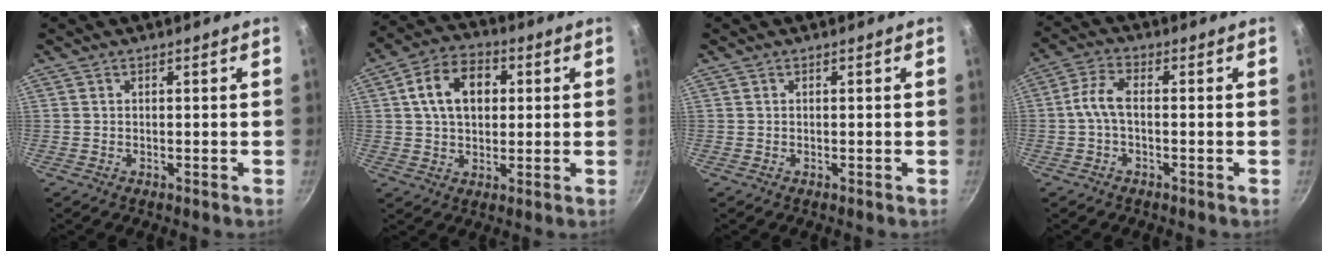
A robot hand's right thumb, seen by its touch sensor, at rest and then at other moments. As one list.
[{"total": 11.6, "force": [2.5, 8.0, 8.0], "torque": [-0.115, 0.014, 0.031]}, {"total": 0.0}, {"total": 5.3, "force": [-0.7, 2.3, 4.7], "torque": [-0.108, 0.023, -0.023]}]